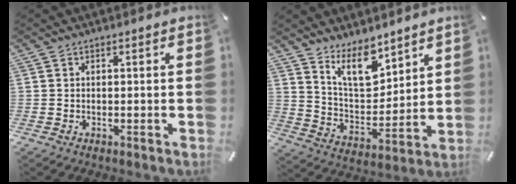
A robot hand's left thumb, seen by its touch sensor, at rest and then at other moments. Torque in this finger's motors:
{"motor_torque": [0.90, -0.45, 0.22, -0.18, 0.08]}